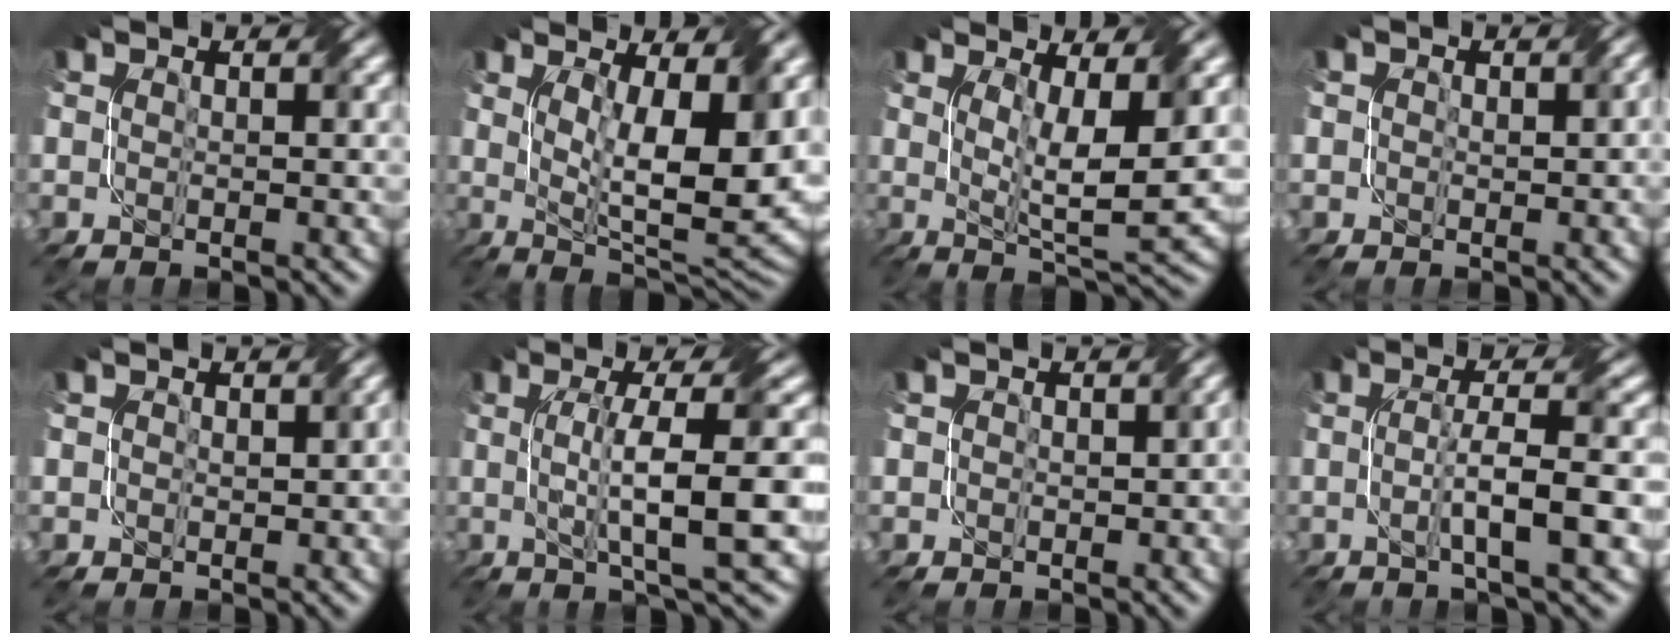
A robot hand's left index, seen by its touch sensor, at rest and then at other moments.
{"total": 11.6, "force": [2.0, 3.9, 10.7], "torque": [-0.163, -0.017, 0.035]}
{"total": 6.5, "force": [1.2, 1.6, 6.2], "torque": [-0.108, -0.011, 0.026]}
{"total": 1.6, "force": [0.4, 1.2, 1.0], "torque": [-0.007, 0.000, 0.003]}
{"total": 2.0, "force": [0.2, 1.6, 1.2], "torque": [-0.005, -0.001, 0.001]}
{"total": 8.5, "force": [-0.1, 1.4, 8.4], "torque": [-0.125, 0.006, 0.003]}
{"total": 2.6, "force": [-0.1, 2.1, 1.6], "torque": [-0.002, 0.001, -0.004]}
{"total": 5.9, "force": [-1.0, 0.8, 5.8], "torque": [-0.093, 0.009, -0.019]}